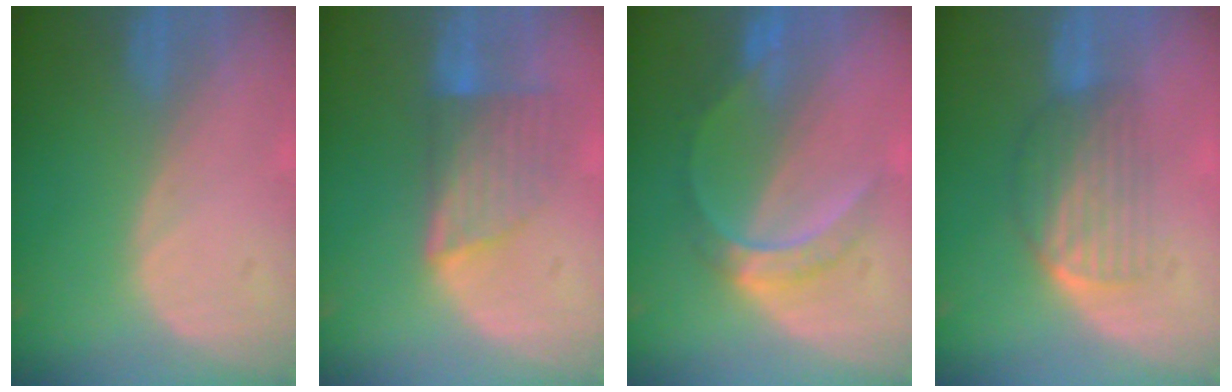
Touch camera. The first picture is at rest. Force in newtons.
{"total": 7.2, "press": 6.4, "slide": 3.3}
{"total": 6.1, "press": 5.8, "slide": 1.8}
{"total": 6.9, "press": 5.8, "slide": 3.7}